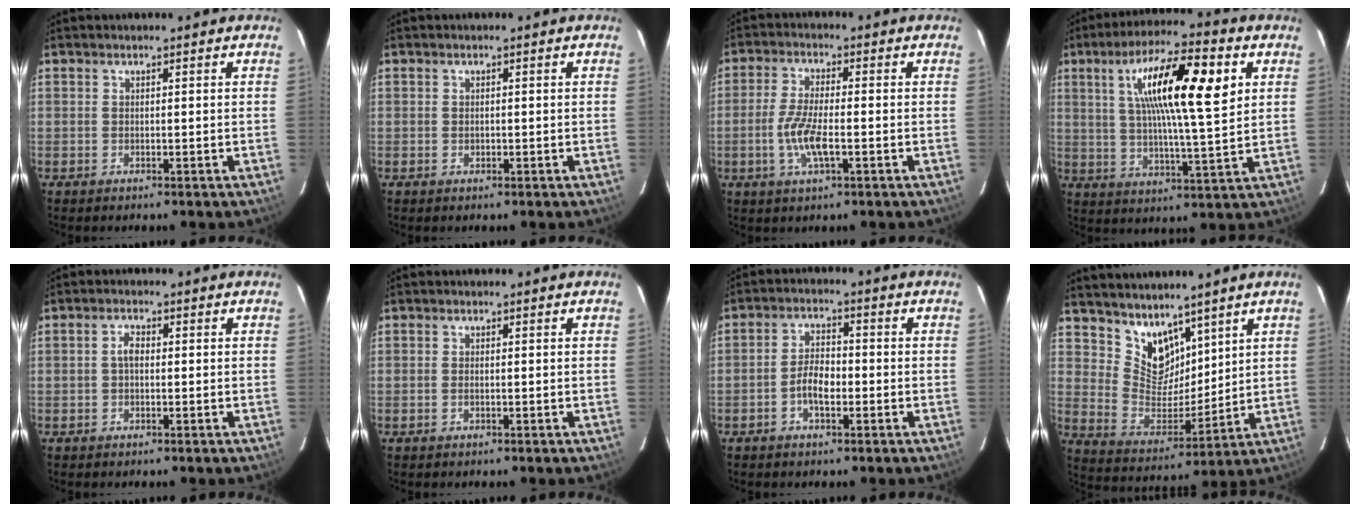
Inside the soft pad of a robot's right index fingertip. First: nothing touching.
{"total": 0.5, "force": [-0.2, 0.5, 0.2], "torque": [-0.004, -0.001, -0.001]}
{"total": 6.4, "force": [-1.9, 1.5, 6.0], "torque": [-0.125, -0.004, -0.037]}
{"total": 17.5, "force": [5.6, 3.3, 16.2], "torque": [-0.277, 0.020, 0.092]}
{"total": 1.9, "force": [-0.1, 1.1, 1.5], "torque": [-0.031, 0.009, -0.002]}
{"total": 0.6, "force": [-0.2, 0.2, 0.5], "torque": [-0.010, 0.002, -0.005]}
{"total": 4.6, "force": [-1.8, 2.0, 3.7], "torque": [-0.079, 0.010, -0.034]}
{"total": 10.3, "force": [7.7, 5.8, 3.5], "torque": [-0.062, -0.001, 0.160]}